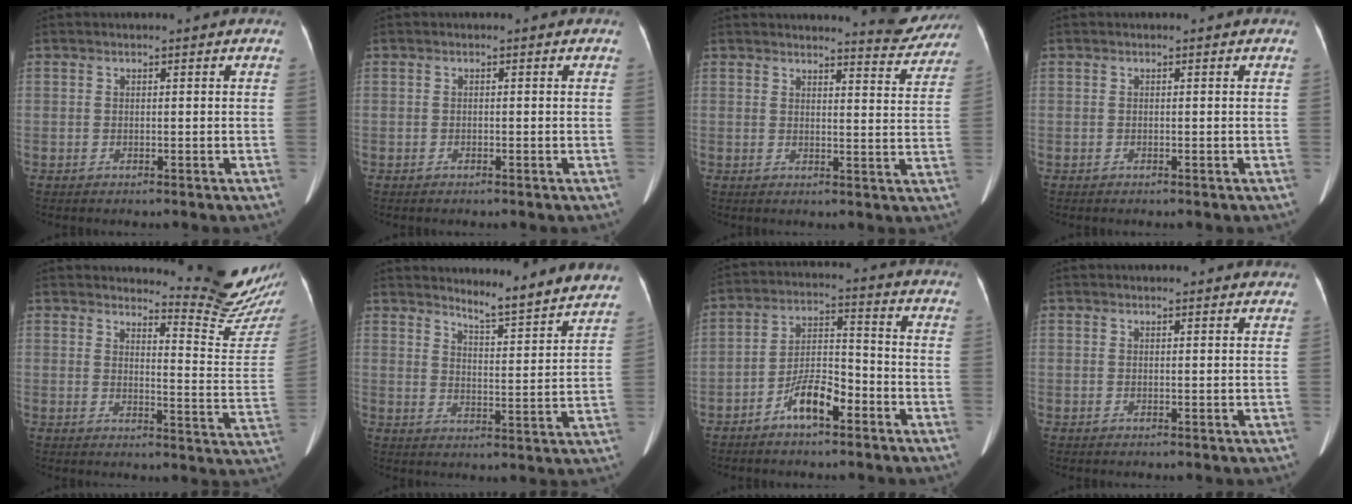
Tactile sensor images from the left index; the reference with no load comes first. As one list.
[{"total": 0.0}, {"total": 7.0, "force": [6.9, 0.7, 0.8], "torque": [-0.004, -0.028, 0.070]}, {"total": 0.0}, {"total": 11.8, "force": [11.6, -1.4, 1.3], "torque": [-0.014, -0.112, 0.133]}, {"total": 11.2, "force": [10.8, 0.0, 2.8], "torque": [-0.040, -0.031, 0.132]}, {"total": 7.6, "force": [-4.6, 2.4, 5.6], "torque": [-0.111, 0.013, -0.083]}, {"total": 2.3, "force": [2.2, 0.6, 0.6], "torque": [-0.012, 0.008, 0.017]}]